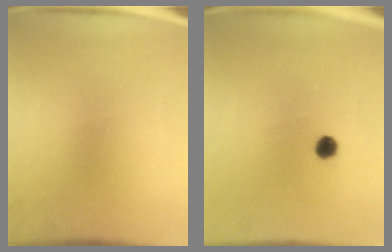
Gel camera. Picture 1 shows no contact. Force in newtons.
{"total": 2.3}